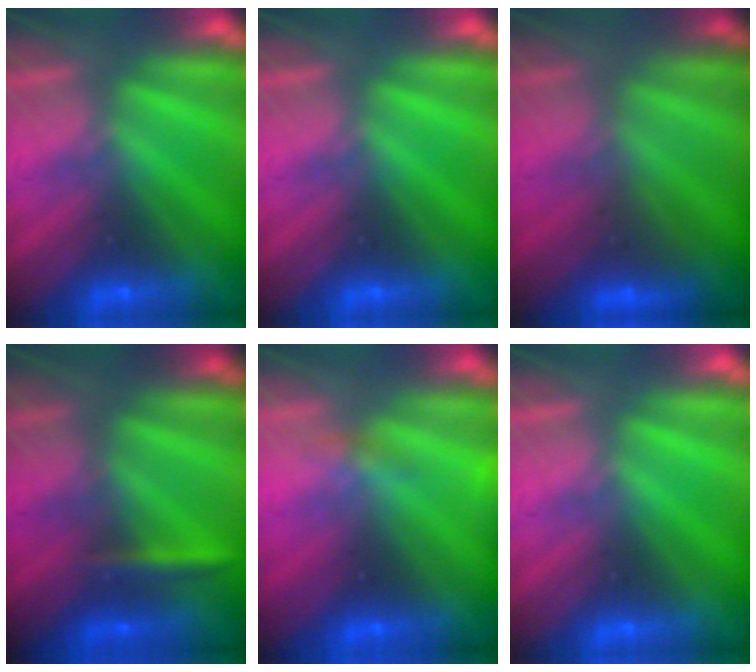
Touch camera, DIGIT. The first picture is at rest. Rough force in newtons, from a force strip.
{"total": 0.0}
{"total": 2.9}
{"total": 2.3}
{"total": 3.5}
{"total": 0.0}